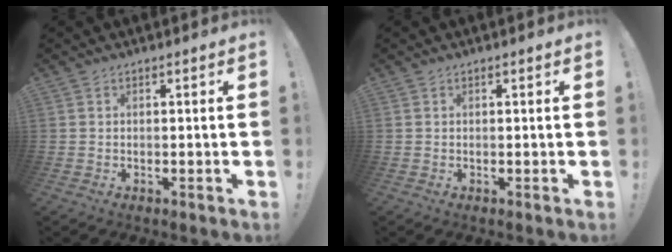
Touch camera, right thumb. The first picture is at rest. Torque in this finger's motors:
{"motor_torque": [-0.07, -0.03, 0.02, 0.02, 0.02]}